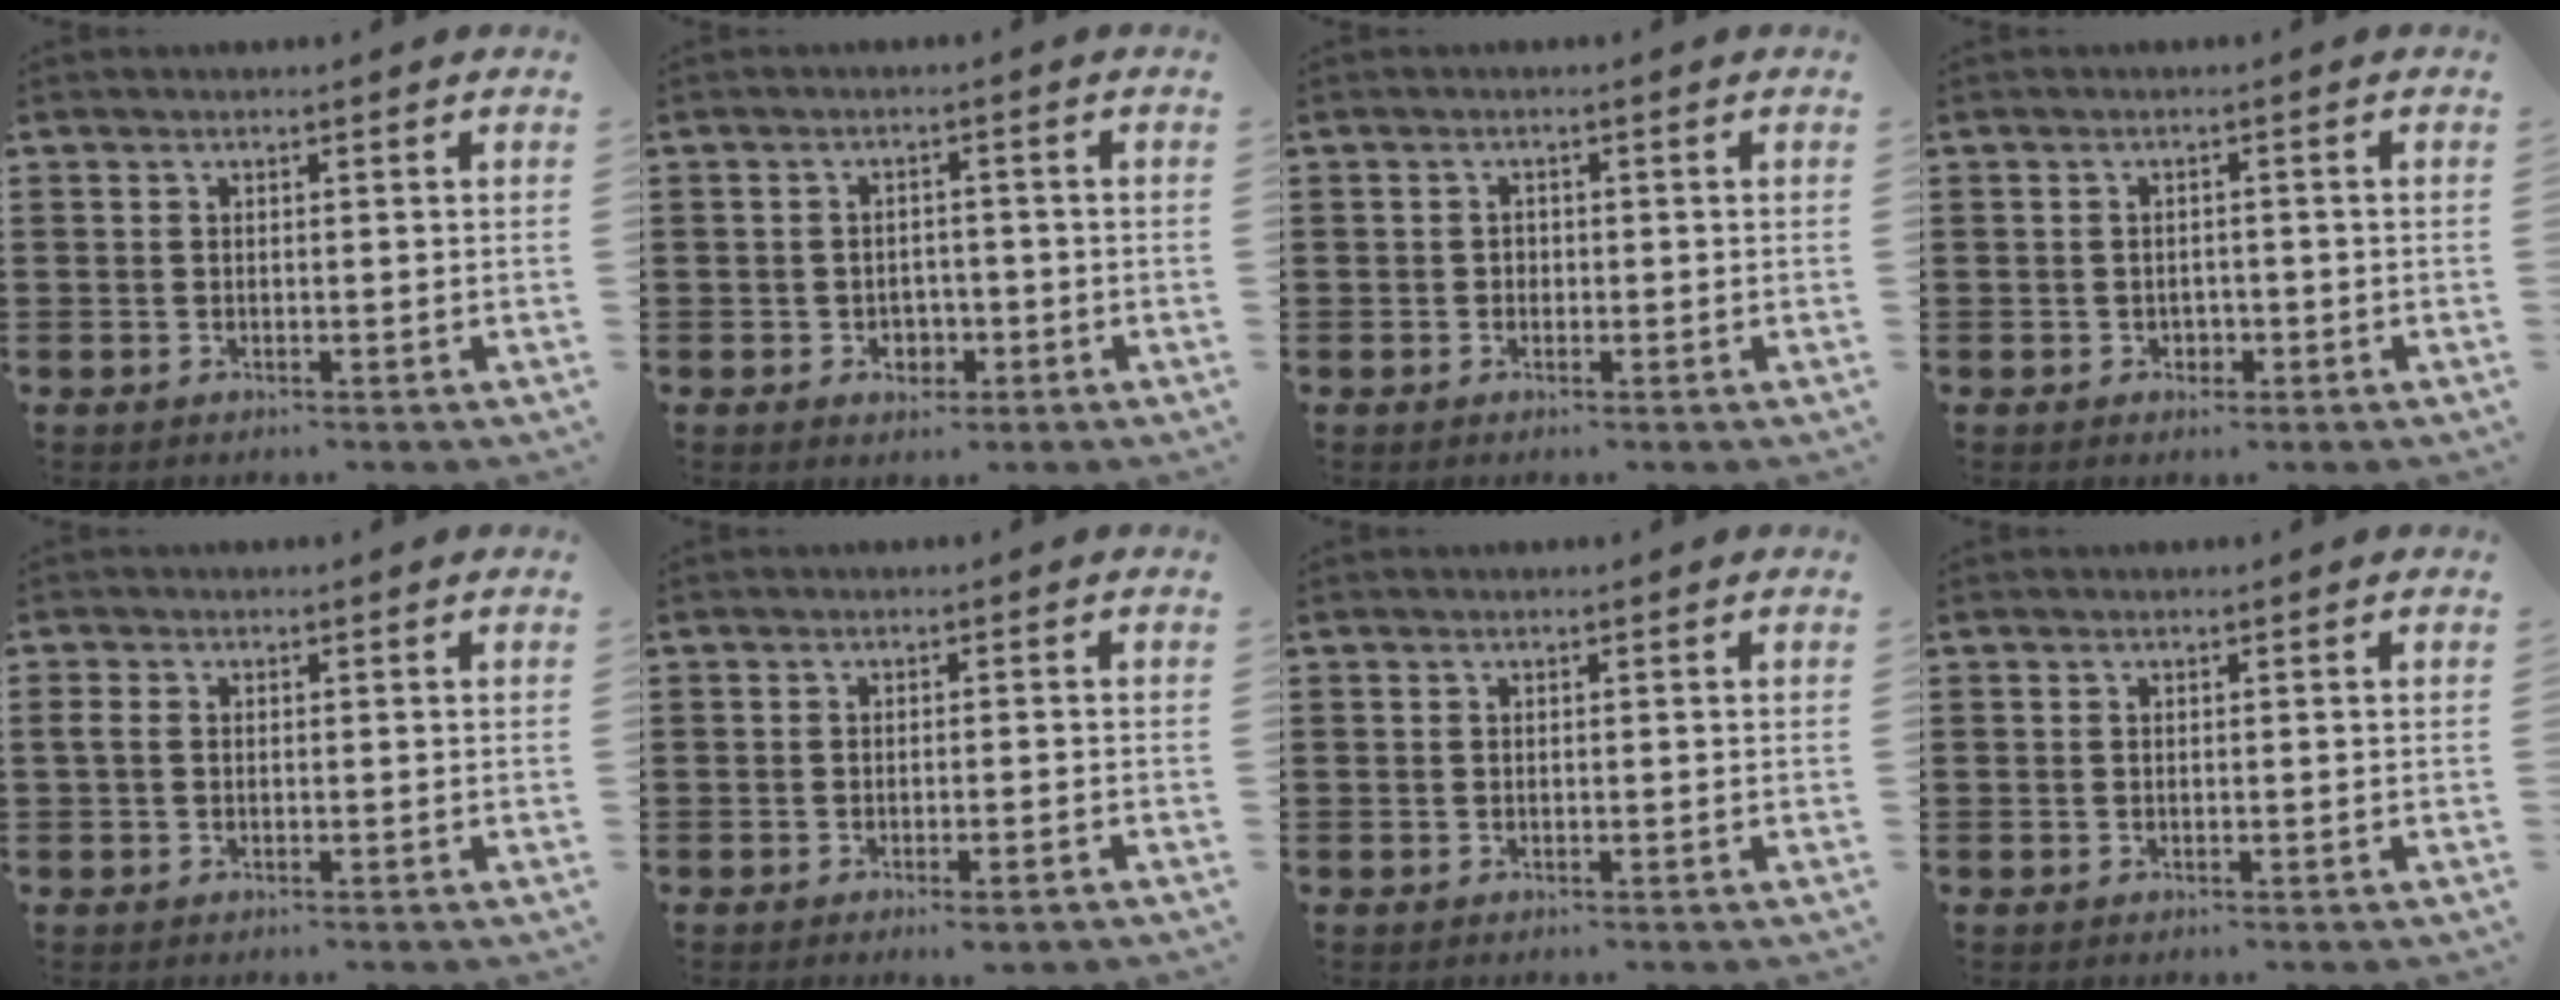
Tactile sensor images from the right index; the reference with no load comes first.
{"total": 2.6, "force": [-1.1, 2.1, 1.2], "torque": [-0.027, 0.003, -0.025]}
{"total": 0.9, "force": [-0.3, 0.8, 0.3], "torque": [-0.010, 0.001, -0.005]}
{"total": 1.3, "force": [-0.5, 1.1, 0.5], "torque": [-0.014, 0.000, -0.013]}
{"total": 1.4, "force": [0.0, 1.0, 0.9], "torque": [-0.029, 0.003, -0.004]}
{"total": 1.2, "force": [-0.9, 0.0, 0.7], "torque": [-0.014, -0.003, -0.017]}
{"total": 0.0}
{"total": 0.0}